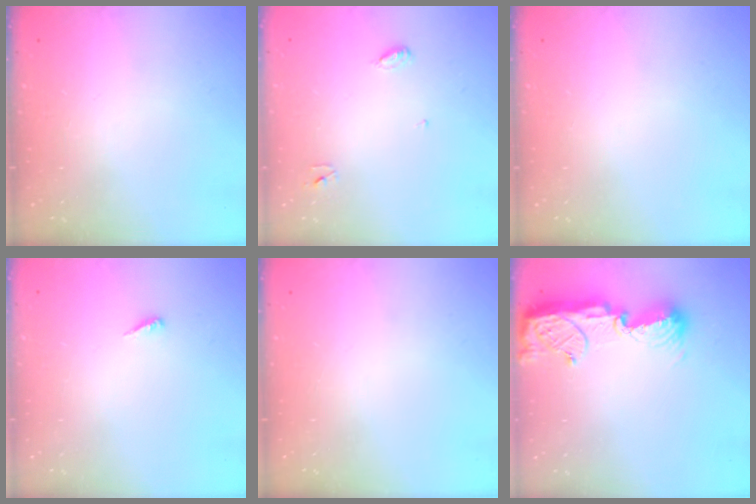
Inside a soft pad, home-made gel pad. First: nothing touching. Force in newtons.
{"total": 3.5, "press": 3.4, "slide": 0.4}
{"total": 0.0}
{"total": 3.0, "press": 3.0, "slide": 0.2}
{"total": 0.0}
{"total": 11.6, "press": 11.5, "slide": 1.1}